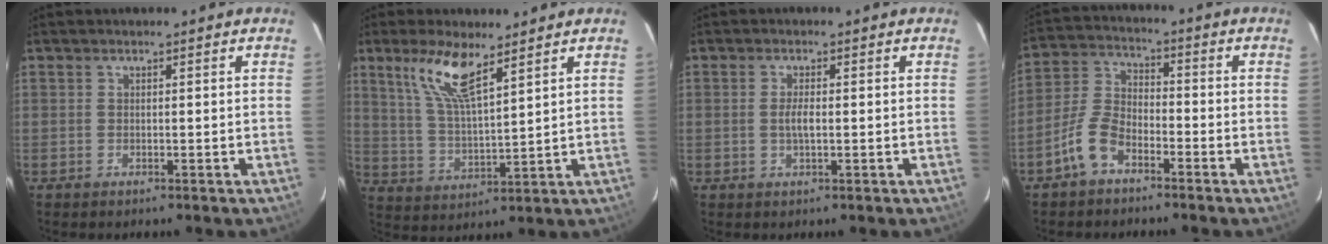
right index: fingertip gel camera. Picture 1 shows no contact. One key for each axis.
{"total": 10.1, "fx": 6.5, "fy": 2.3, "fz": 7.4, "tx": -0.151, "ty": 0.003, "tz": 0.134}
{"total": 2.3, "fx": -0.2, "fy": 0.6, "fz": 2.2, "tx": -0.044, "ty": 0.000, "tz": -0.004}
{"total": 7.6, "fx": -4.9, "fy": 3.7, "fz": 4.5, "tx": -0.105, "ty": 0.017, "tz": -0.101}